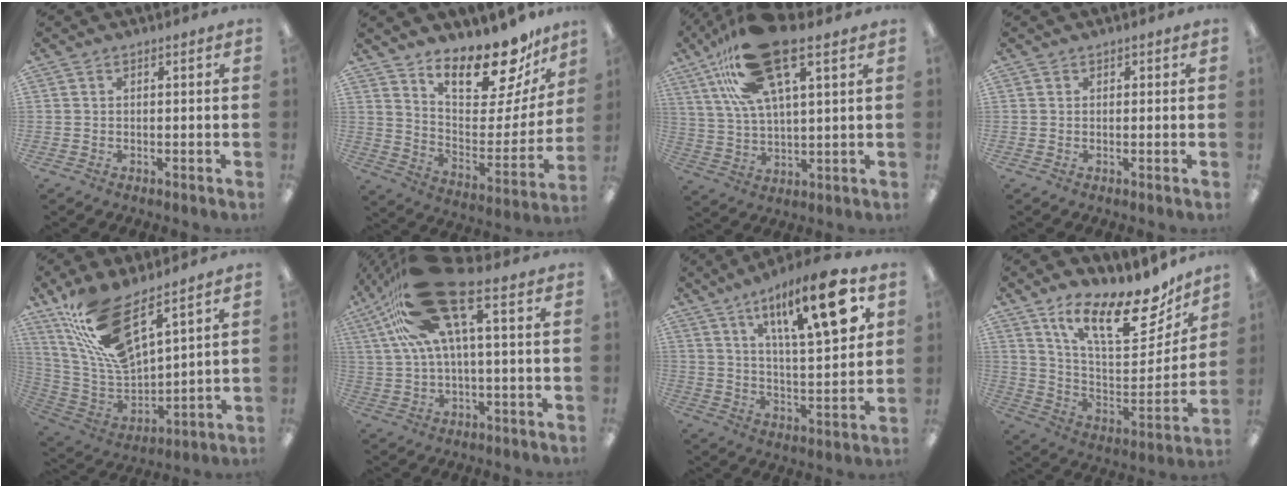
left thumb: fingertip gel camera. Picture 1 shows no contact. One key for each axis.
{"total": 19.1, "fx": 15.9, "fy": 5.8, "fz": 8.9, "tx": -0.137, "ty": -0.126, "tz": 0.270}
{"total": 20.4, "fx": 12.3, "fy": 7.1, "fz": 14.7, "tx": -0.265, "ty": -0.037, "tz": 0.211}
{"total": 0.6, "fx": 0.4, "fy": 0.4, "fz": 0.0, "tx": 0.000, "ty": 0.001, "tz": 0.008}
{"total": 17.2, "fx": 11.7, "fy": 6.0, "fz": 11.2, "tx": -0.241, "ty": -0.068, "tz": 0.210}
{"total": 21.4, "fx": 9.3, "fy": 7.1, "fz": 17.9, "tx": -0.347, "ty": -0.016, "tz": 0.162}
{"total": 20.2, "fx": 10.5, "fy": 5.9, "fz": 16.2, "tx": -0.241, "ty": -0.050, "tz": 0.156}
{"total": 21.2, "fx": 14.5, "fy": 7.8, "fz": 13.4, "tx": -0.201, "ty": -0.097, "tz": 0.246}